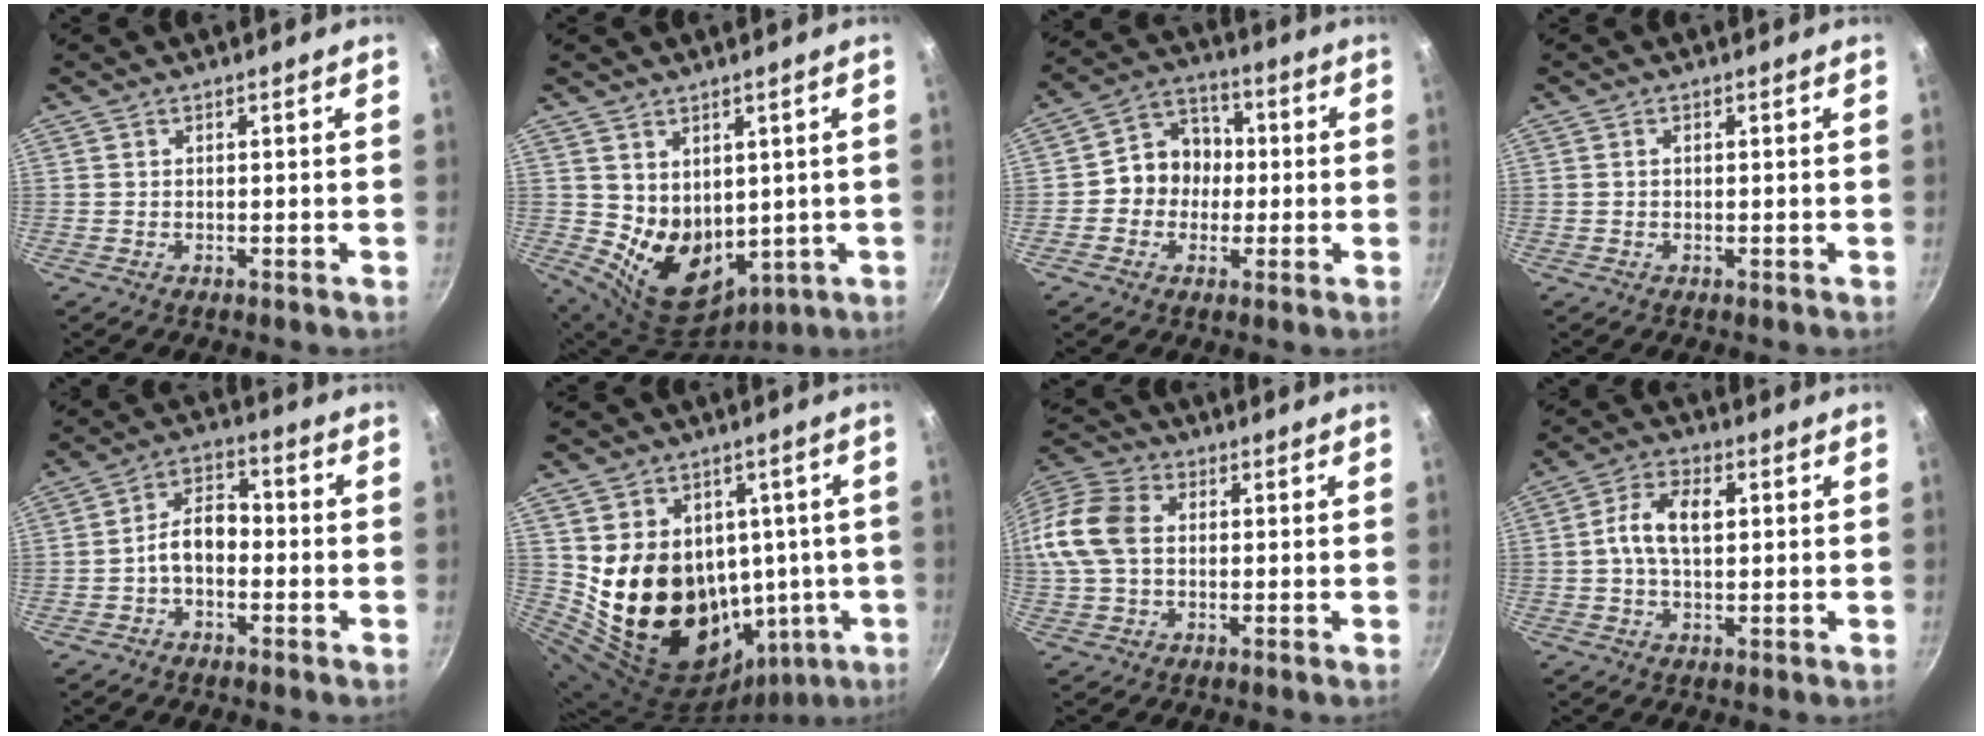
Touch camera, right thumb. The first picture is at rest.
{"total": 11.9, "force": [1.7, 9.1, 7.5], "torque": [-0.091, -0.034, 0.057]}
{"total": 9.5, "force": [-0.6, 8.5, 4.2], "torque": [-0.021, 0.026, -0.027]}
{"total": 0.7, "force": [0.0, 0.5, 0.4], "torque": [-0.006, 0.004, 0.000]}
{"total": 7.4, "force": [-1.7, 4.9, 5.4], "torque": [-0.065, 0.037, -0.040]}
{"total": 20.9, "force": [0.8, 16.4, 13.0], "torque": [-0.175, -0.014, 0.039]}
{"total": 14.0, "force": [1.0, 10.0, 9.8], "torque": [-0.196, 0.027, 0.004]}
{"total": 8.5, "force": [1.1, 5.0, 6.8], "torque": [-0.112, 0.018, 0.010]}